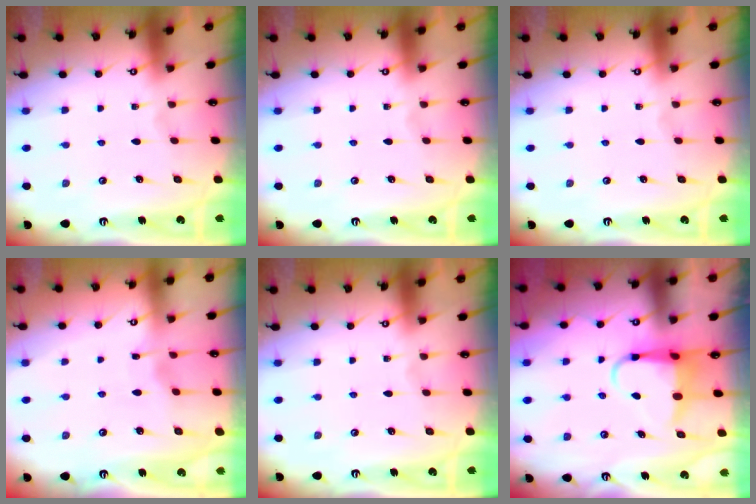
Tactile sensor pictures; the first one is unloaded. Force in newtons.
{"total": 0.0}
{"total": 0.0}
{"total": 2.5, "press": 2.5, "slide": 0.2}
{"total": 0.0}
{"total": 6.3, "press": 6.2, "slide": 0.9}